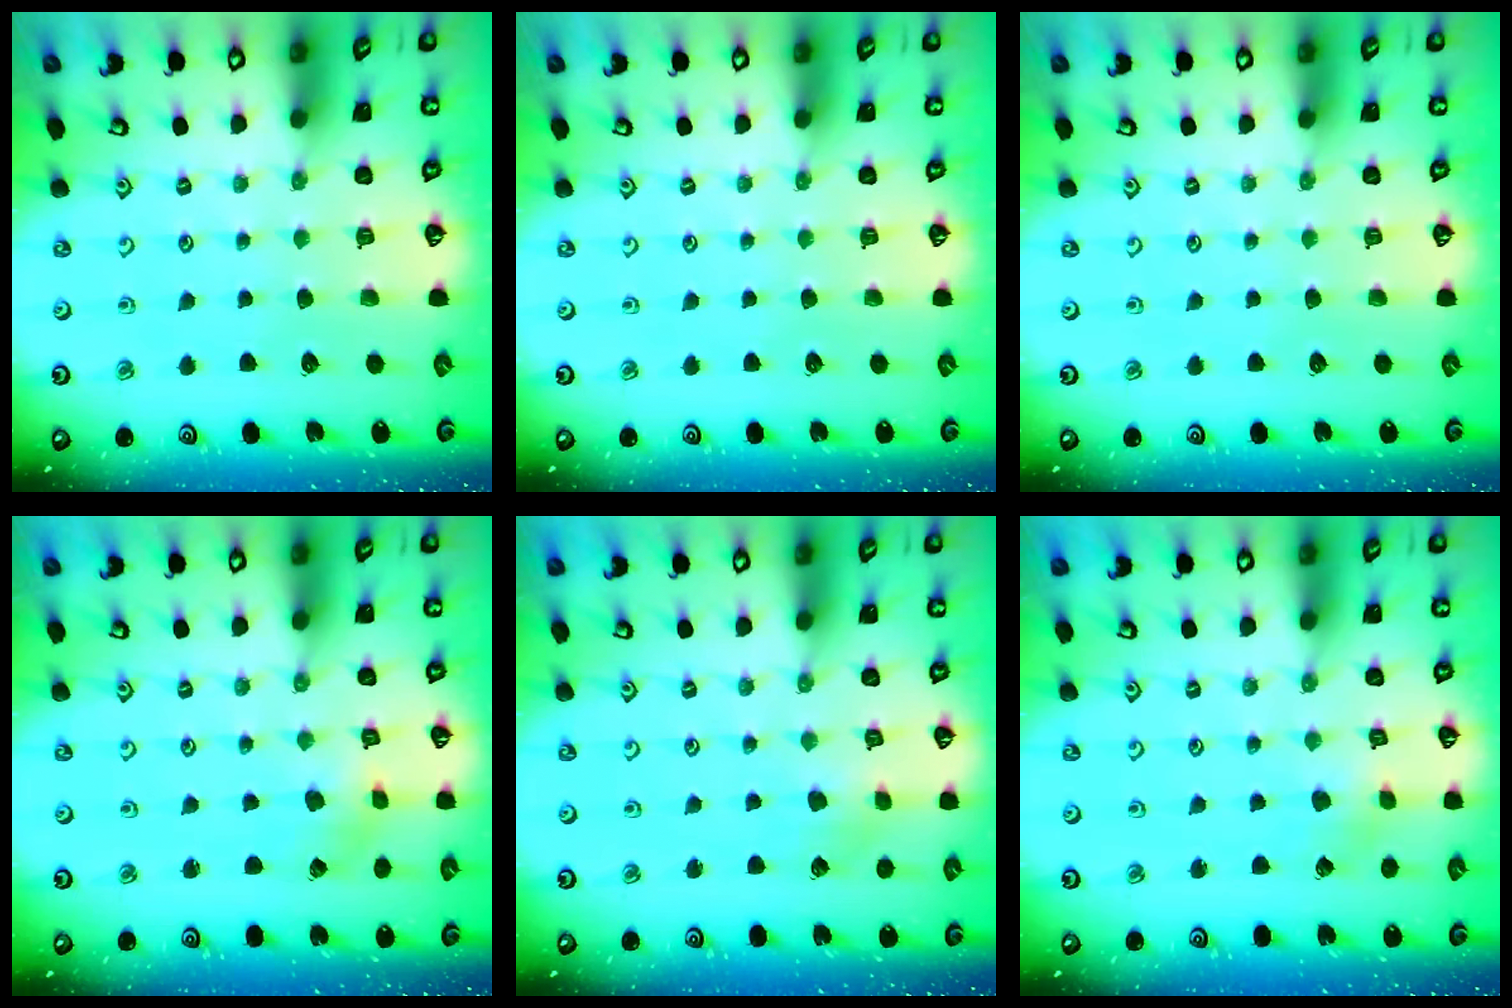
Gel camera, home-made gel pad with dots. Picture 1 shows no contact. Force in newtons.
{"total": 0.0}
{"total": 0.0}
{"total": 0.8, "press": 0.8, "slide": 0.2}
{"total": 4.1, "press": 4.0, "slide": 0.4}
{"total": 2.2, "press": 2.2, "slide": 0.2}